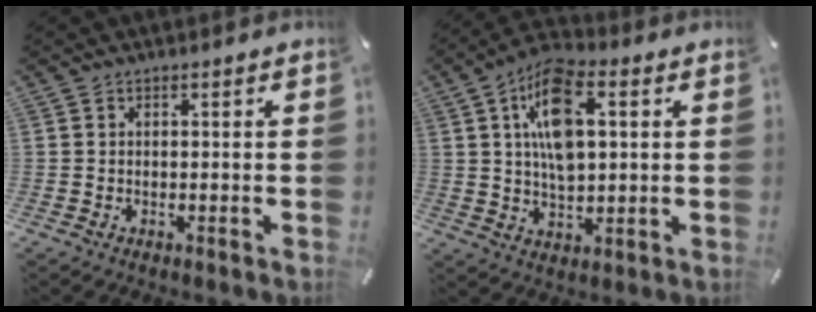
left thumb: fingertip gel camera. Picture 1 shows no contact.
{"total": 12.6, "force": [3.2, 6.7, 10.2], "torque": [-0.185, 0.003, 0.056]}